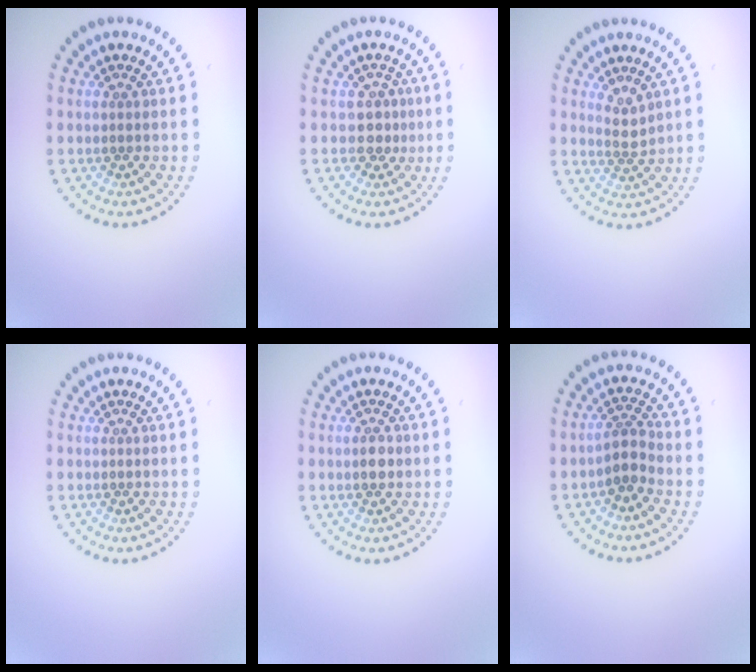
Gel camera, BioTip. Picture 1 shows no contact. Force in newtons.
{"total": 2.1, "press": 1.5, "slide": 1.5}
{"total": 1.7, "press": 1.3, "slide": 1.2}
{"total": 0.0}
{"total": 1.5, "press": 1.5, "slide": 0.2}
{"total": 2.4, "press": 2.0, "slide": 1.4}